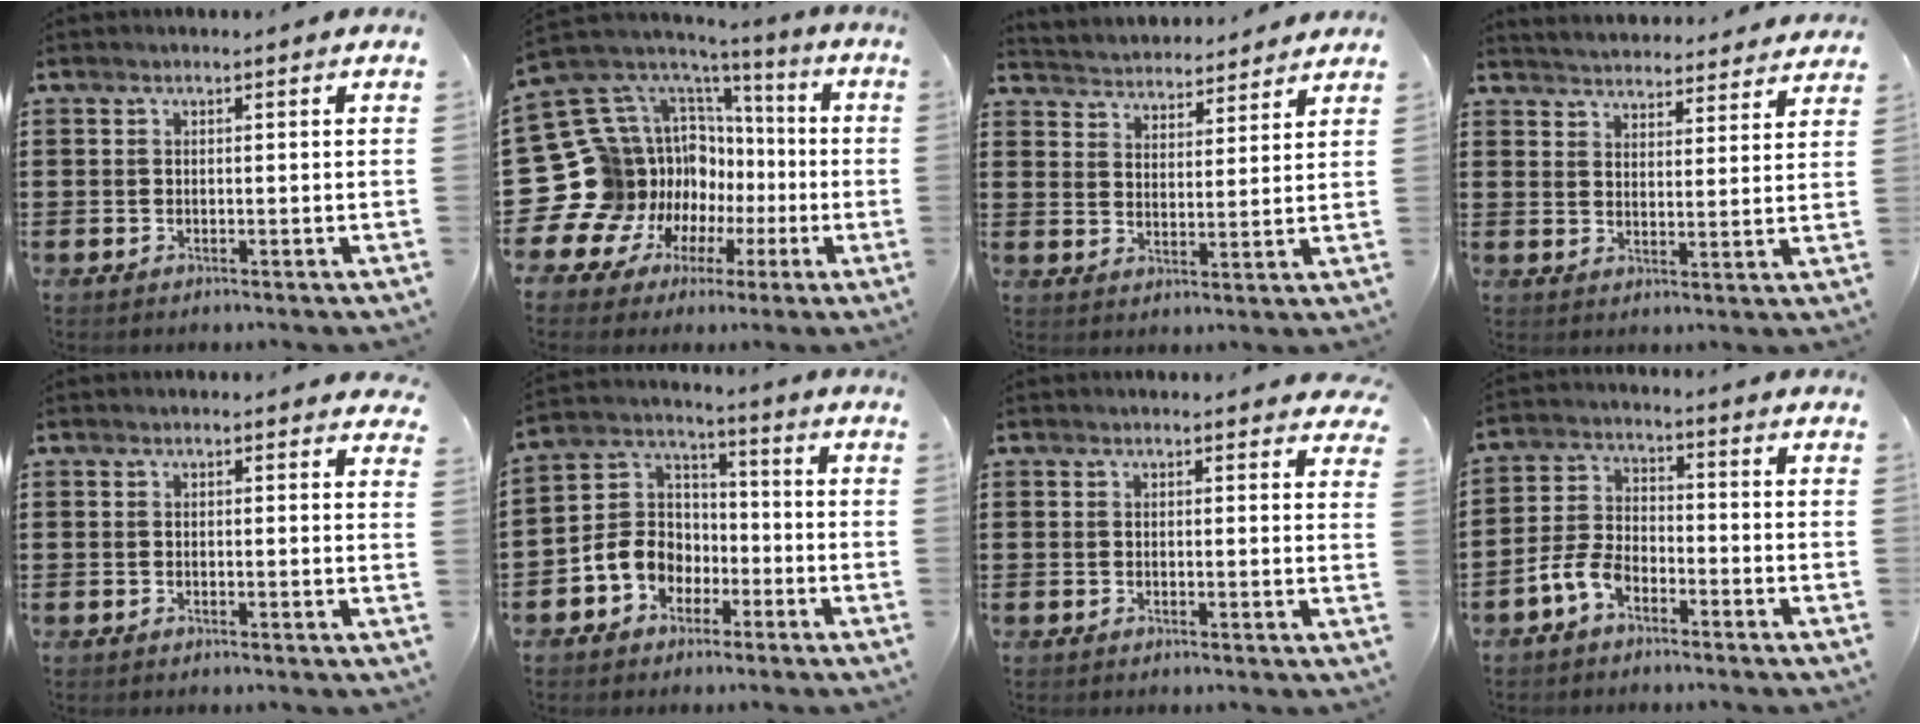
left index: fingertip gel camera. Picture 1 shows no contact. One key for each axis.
{"total": 16.1, "fx": -1.3, "fy": 15.0, "fz": 5.8, "tx": -0.180, "ty": -0.055, "tz": 0.029}
{"total": 3.9, "fx": 3.7, "fy": 0.3, "fz": -0.9, "tx": -0.003, "ty": -0.024, "tz": 0.064}
{"total": 4.1, "fx": 4.1, "fy": -0.2, "fz": -0.2, "tx": -0.014, "ty": -0.028, "tz": 0.071}
{"total": 0.8, "fx": 0.6, "fy": 0.3, "fz": 0.4, "tx": -0.002, "ty": -0.001, "tz": 0.008}
{"total": 8.0, "fx": -3.6, "fy": 6.7, "fz": 2.5, "tx": -0.089, "ty": 0.019, "tz": -0.076}
{"total": 1.3, "fx": 1.2, "fy": 0.3, "fz": 0.4, "tx": -0.003, "ty": 0.000, "tz": 0.022}
{"total": 5.4, "fx": -3.6, "fy": 2.7, "fz": 3.0, "tx": -0.086, "ty": 0.005, "tz": -0.076}